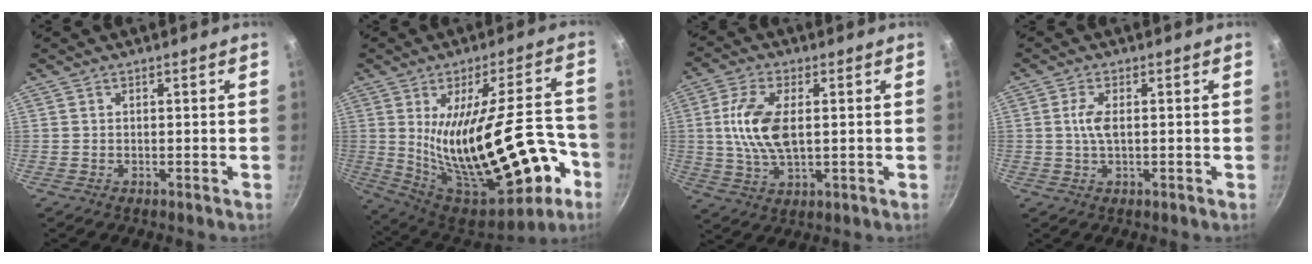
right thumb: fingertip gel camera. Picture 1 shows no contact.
{"total": 28.0, "force": [-6.0, 12.0, 24.6], "torque": [-0.353, 0.013, -0.050]}
{"total": 10.6, "force": [1.2, 5.2, 9.1], "torque": [-0.179, 0.001, 0.022]}
{"total": 3.4, "force": [0.3, 1.3, 3.1], "torque": [-0.072, 0.004, 0.004]}